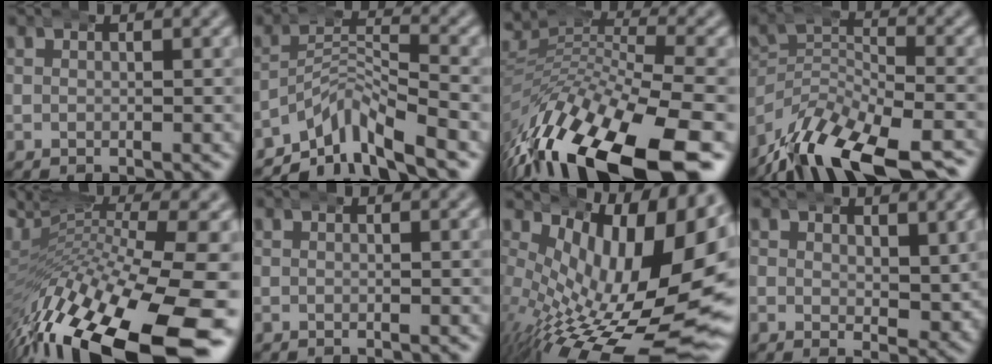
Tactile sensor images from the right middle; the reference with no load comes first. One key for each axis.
{"total": 6.6, "fx": -5.0, "fy": 2.8, "fz": 3.3, "tx": -0.036, "ty": -0.001, "tz": -0.095}
{"total": 12.7, "fx": -5.1, "fy": 6.2, "fz": 9.8, "tx": -0.177, "ty": -0.022, "tz": -0.064}
{"total": 9.0, "fx": -5.7, "fy": 4.0, "fz": 5.7, "tx": -0.089, "ty": -0.014, "tz": -0.091}
{"total": 15.2, "fx": -4.3, "fy": 7.1, "fz": 12.7, "tx": -0.226, "ty": -0.022, "tz": -0.052}
{"total": 0.0}
{"total": 14.3, "fx": -1.3, "fy": 6.8, "fz": 12.6, "tx": -0.191, "ty": -0.032, "tz": 0.006}
{"total": 2.0, "fx": 1.7, "fy": 0.7, "fz": 0.9, "tx": -0.001, "ty": -0.001, "tz": 0.029}